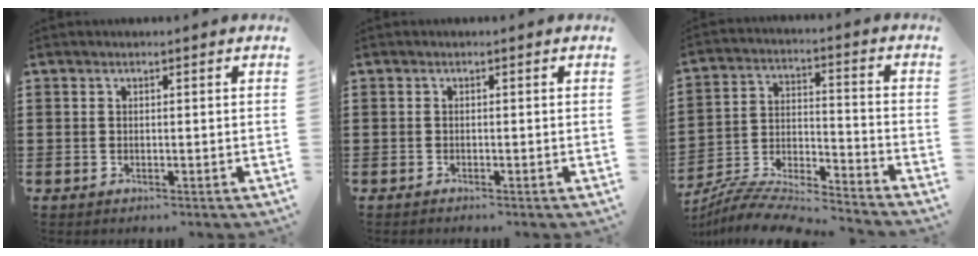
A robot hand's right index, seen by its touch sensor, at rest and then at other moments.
{"total": 0.6, "force": [-0.6, -0.1, 0.0], "torque": [-0.001, -0.003, -0.012]}
{"total": 7.8, "force": [-7.5, 0.7, 1.9], "torque": [-0.046, -0.006, -0.153]}